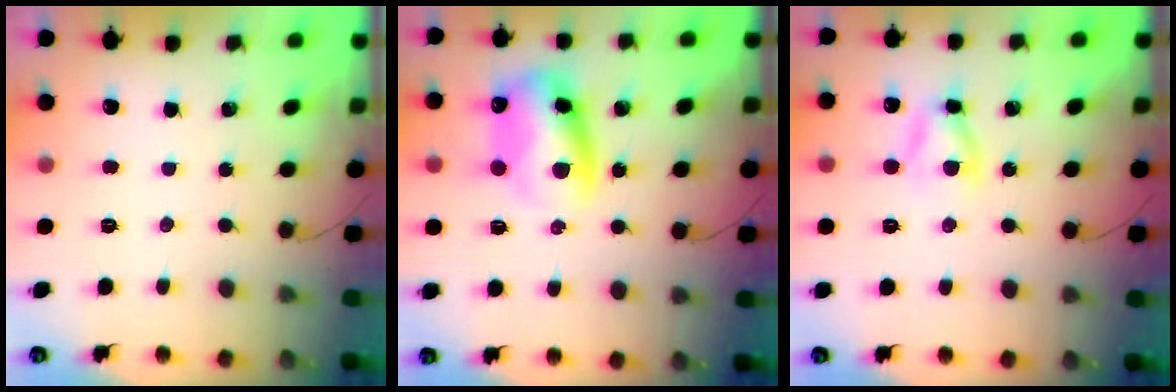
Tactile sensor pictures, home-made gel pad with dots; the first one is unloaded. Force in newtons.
{"total": 10.4, "press": 10.2, "slide": 2.3}
{"total": 5.6, "press": 5.6, "slide": 0.7}